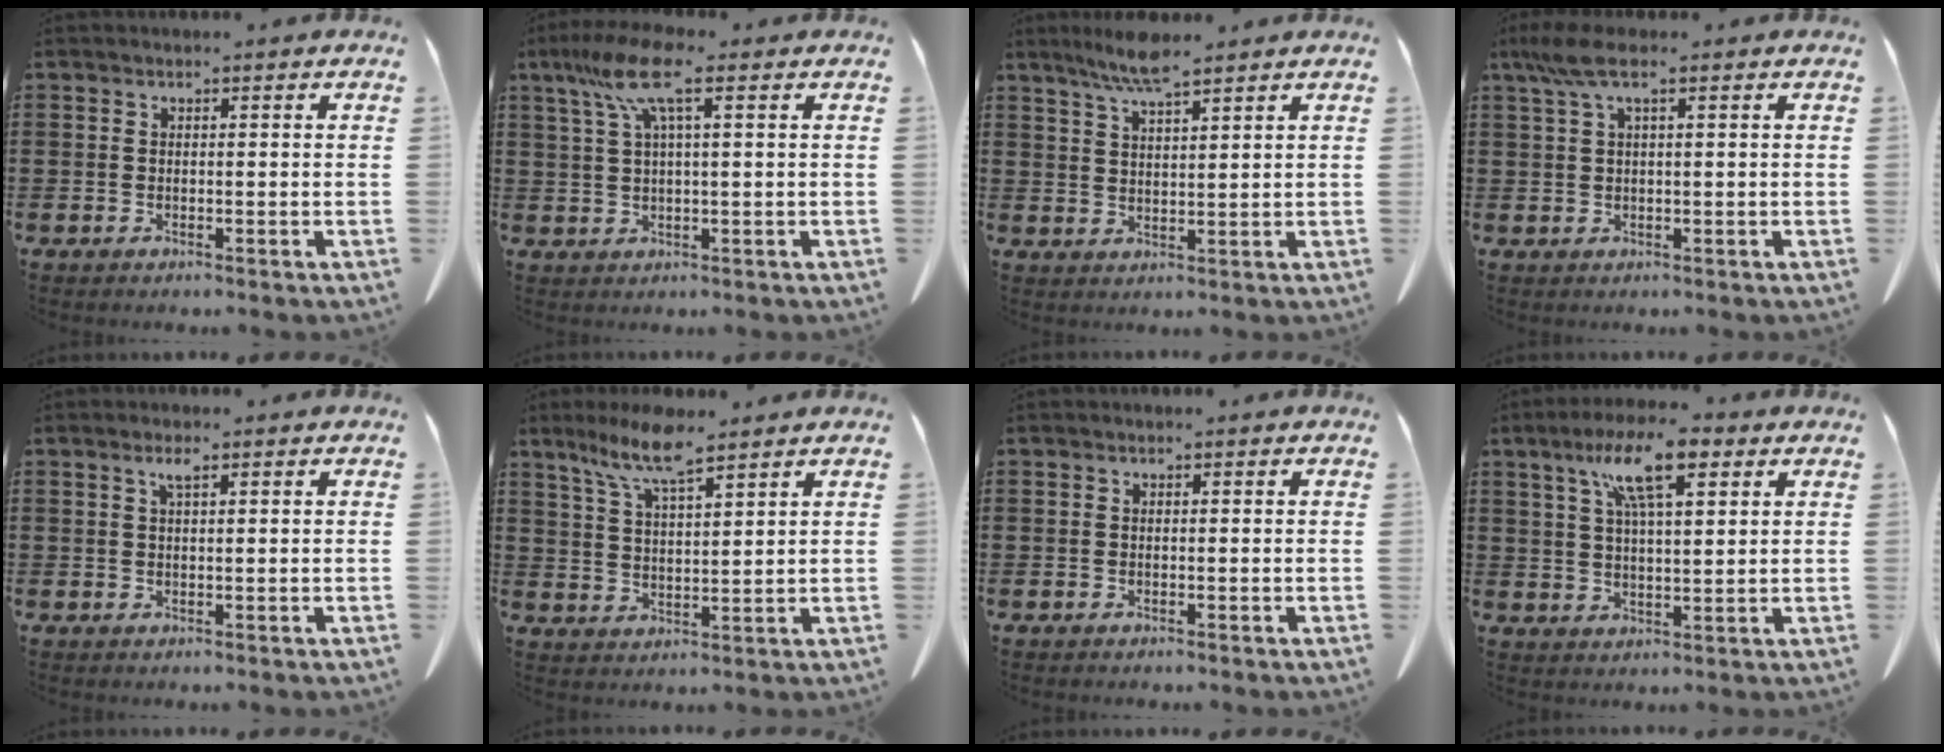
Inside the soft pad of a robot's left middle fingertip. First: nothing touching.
{"total": 8.0, "force": [3.4, 1.2, 7.2], "torque": [-0.160, 0.002, 0.055]}
{"total": 5.3, "force": [4.0, 0.4, 3.3], "torque": [-0.075, -0.003, 0.071]}
{"total": 4.3, "force": [1.5, 1.0, 3.9], "torque": [-0.084, 0.001, 0.025]}
{"total": 1.7, "force": [0.9, 0.4, 1.4], "torque": [-0.031, 0.003, 0.015]}
{"total": 8.2, "force": [6.0, 1.5, 5.4], "torque": [-0.120, -0.009, 0.107]}
{"total": 0.0}
{"total": 10.6, "force": [6.0, 2.6, 8.4], "torque": [-0.167, 0.002, 0.100]}